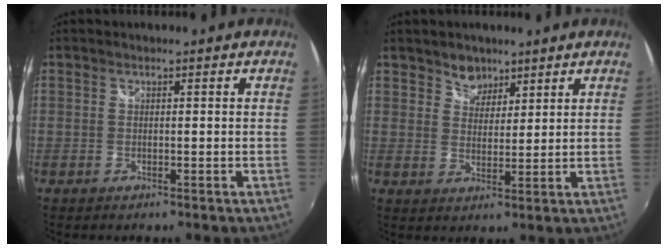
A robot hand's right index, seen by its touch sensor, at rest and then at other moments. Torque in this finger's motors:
{"motor_torque": [0.00, 0.00, 0.00, 0.01]}